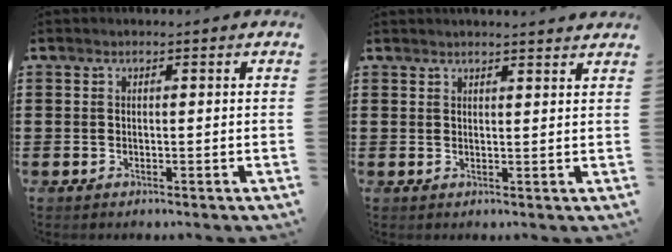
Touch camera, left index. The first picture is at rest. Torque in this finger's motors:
{"motor_torque": [0.16, -0.12, 0.28, 0.08]}